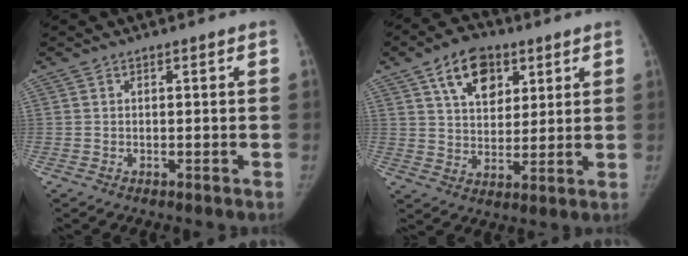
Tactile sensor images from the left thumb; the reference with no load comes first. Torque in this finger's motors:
{"motor_torque": [1.40, 1.33, 0.78, -0.87, 0.31]}